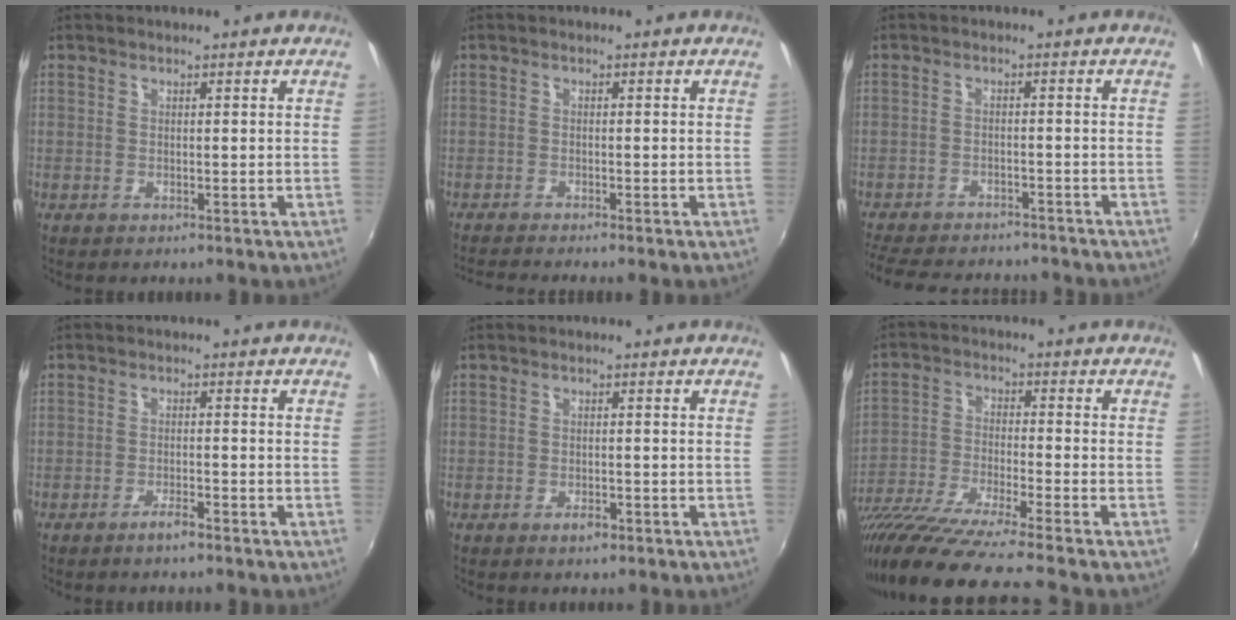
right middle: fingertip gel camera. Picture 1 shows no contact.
{"total": 3.5, "force": [-3.2, -0.6, 1.2], "torque": [-0.037, -0.016, -0.060]}
{"total": 14.9, "force": [-12.8, 4.9, 5.6], "torque": [-0.136, -0.011, -0.188]}
{"total": 2.4, "force": [-1.9, 0.4, 1.3], "torque": [-0.034, -0.001, -0.036]}
{"total": 1.7, "force": [-1.2, 0.8, 1.0], "torque": [-0.018, -0.002, -0.020]}
{"total": 17.1, "force": [-14.2, -1.0, 9.5], "torque": [-0.187, -0.059, -0.257]}